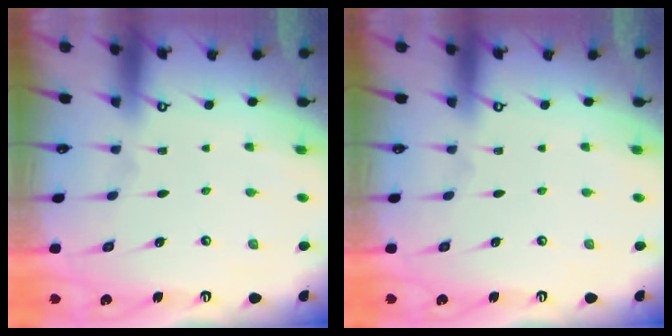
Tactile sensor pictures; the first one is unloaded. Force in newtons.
{"total": 0.0}